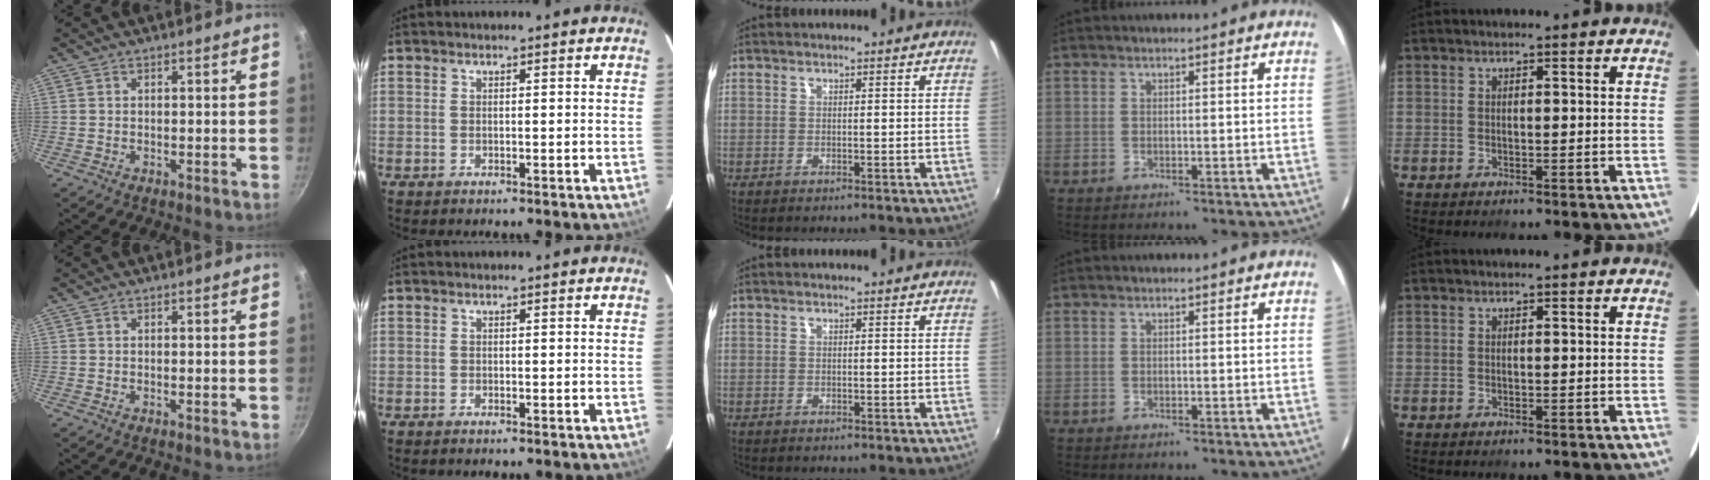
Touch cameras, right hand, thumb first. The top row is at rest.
{"middle": {"total": 0.7, "force": [-0.6, 0.4, 0.0], "torque": [-0.003, 0.001, -0.009]}}